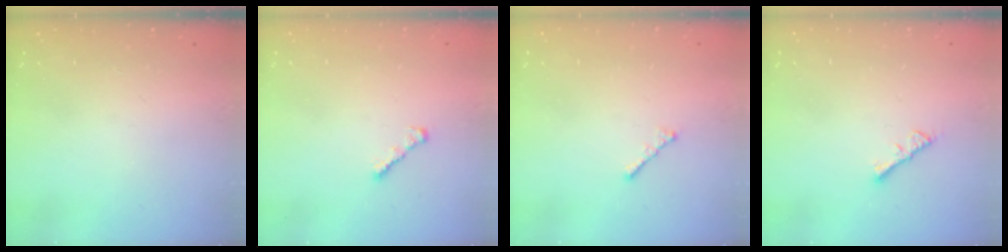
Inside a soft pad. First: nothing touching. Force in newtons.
{"total": 2.4, "press": 2.3, "slide": 0.6}
{"total": 1.9, "press": 1.8, "slide": 0.5}
{"total": 2.3, "press": 2.2, "slide": 0.4}